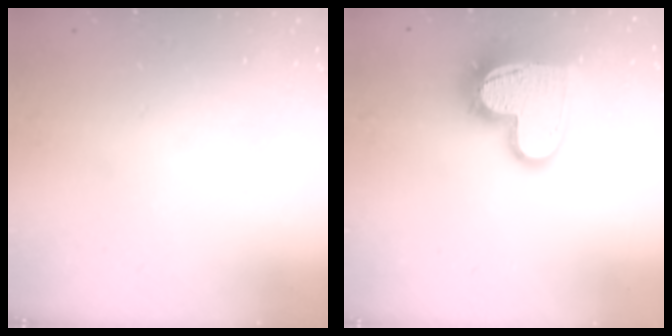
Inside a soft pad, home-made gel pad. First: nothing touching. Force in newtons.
{"total": 14.7, "press": 14.6, "slide": 1.1}